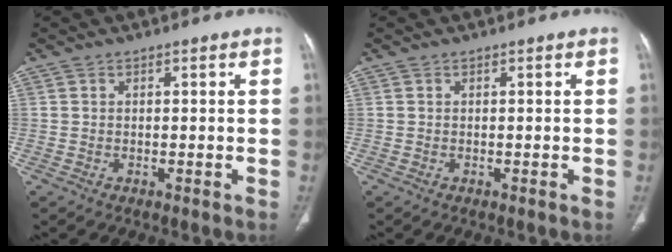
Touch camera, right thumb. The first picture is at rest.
{"total": 0.0}